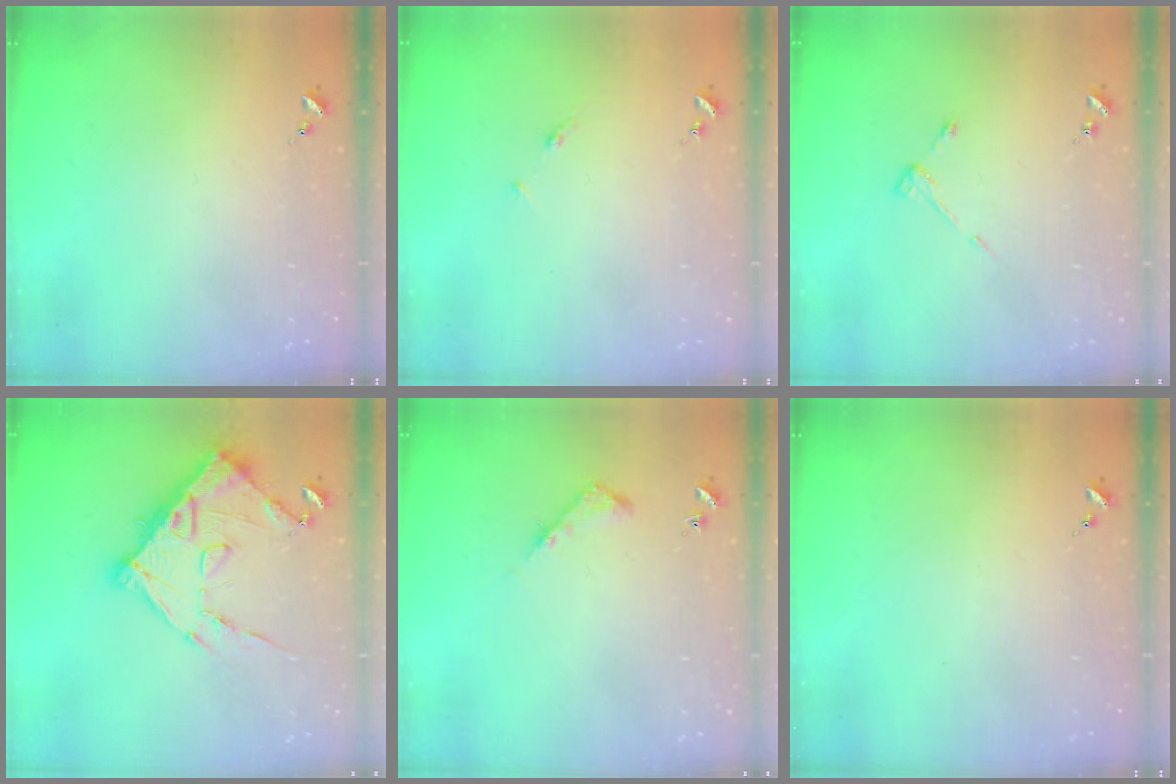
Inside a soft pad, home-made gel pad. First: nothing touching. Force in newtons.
{"total": 3.9, "press": 3.8, "slide": 0.5}
{"total": 3.2, "press": 3.1, "slide": 0.5}
{"total": 15.0, "press": 14.9, "slide": 1.5}
{"total": 4.3, "press": 4.3, "slide": 0.4}
{"total": 0.0}